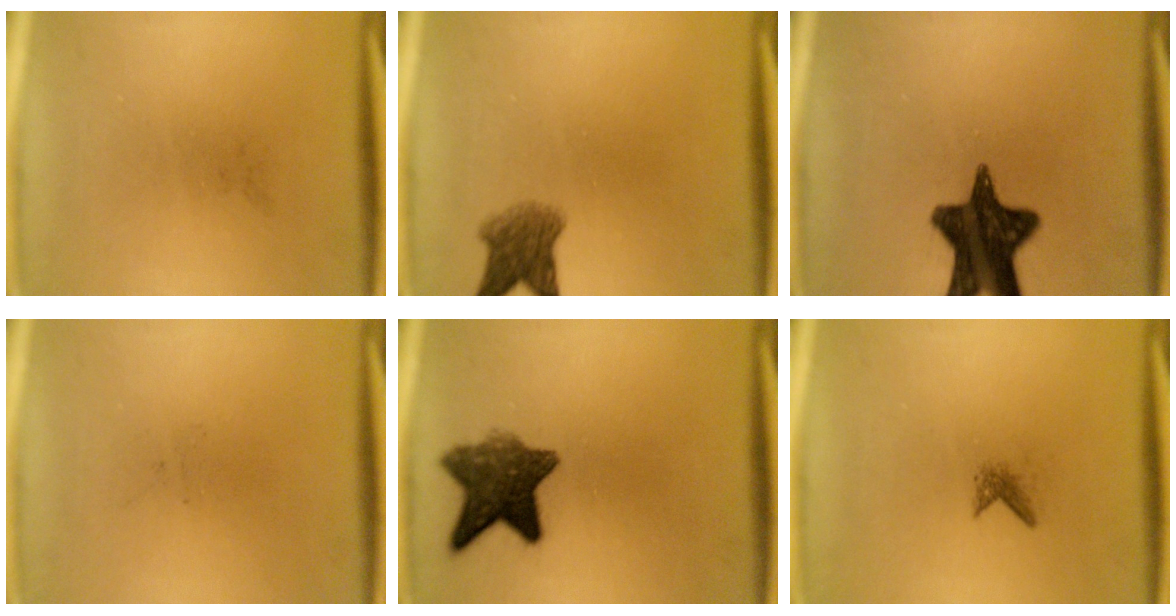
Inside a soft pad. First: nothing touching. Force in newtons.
{"total": 4.6}
{"total": 14.8}
{"total": 0.0}
{"total": 8.9}
{"total": 1.1}